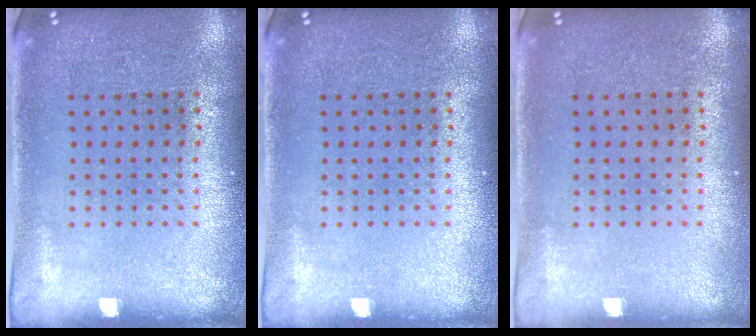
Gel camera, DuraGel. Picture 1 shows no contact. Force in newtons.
{"total": 0.0}
{"total": 0.0}